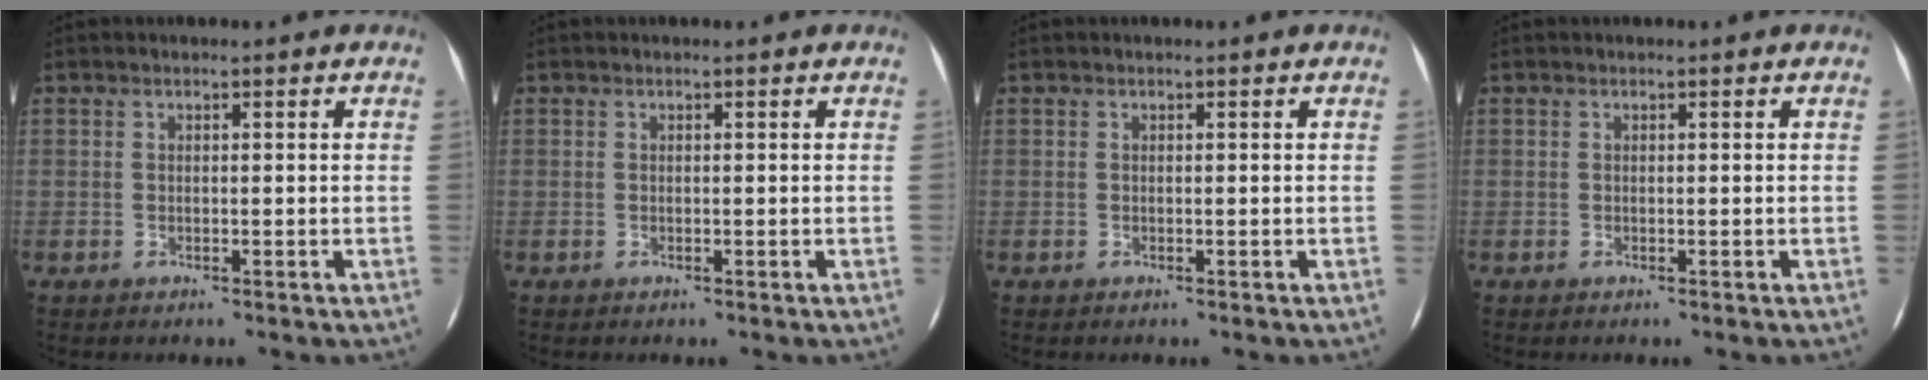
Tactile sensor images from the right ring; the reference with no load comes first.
{"total": 0.0}
{"total": 0.0}
{"total": 0.0}